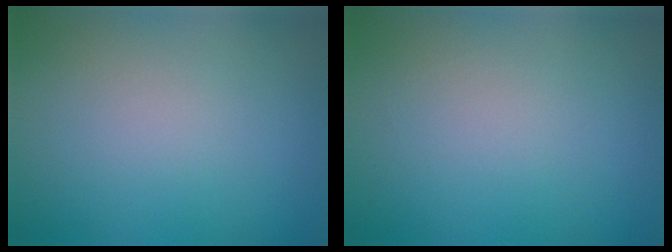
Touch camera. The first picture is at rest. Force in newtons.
{"total": 0.0}